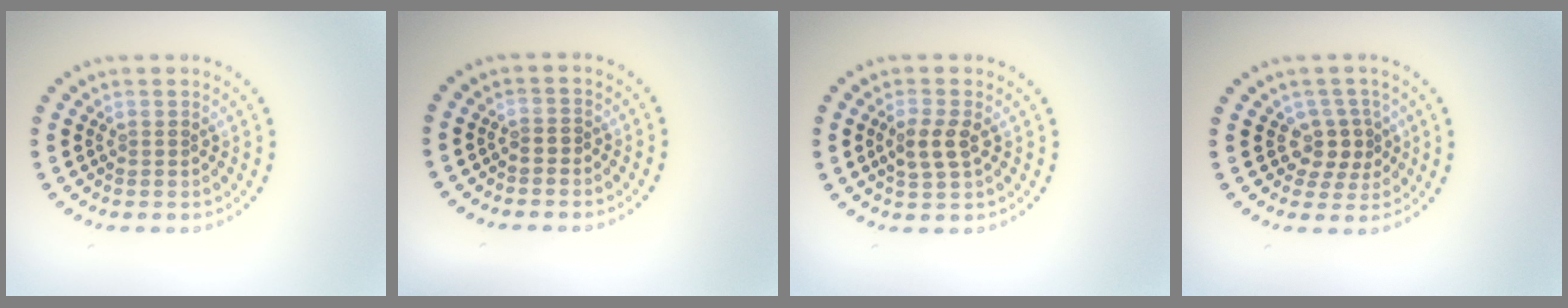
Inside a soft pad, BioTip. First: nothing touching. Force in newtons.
{"total": 0.5, "press": 0.4, "slide": 0.4}
{"total": 2.6, "press": 2.5, "slide": 0.5}
{"total": 2.5, "press": 2.0, "slide": 1.4}